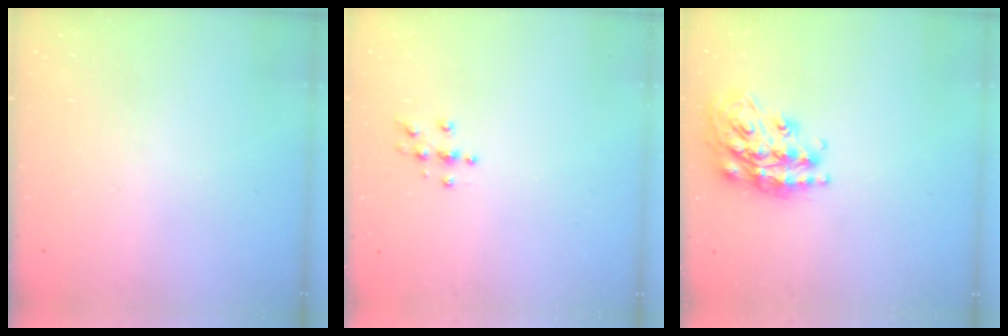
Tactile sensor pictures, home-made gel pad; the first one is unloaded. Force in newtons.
{"total": 3.9, "press": 3.9, "slide": 0.3}
{"total": 19.4, "press": 19.4, "slide": 1.4}